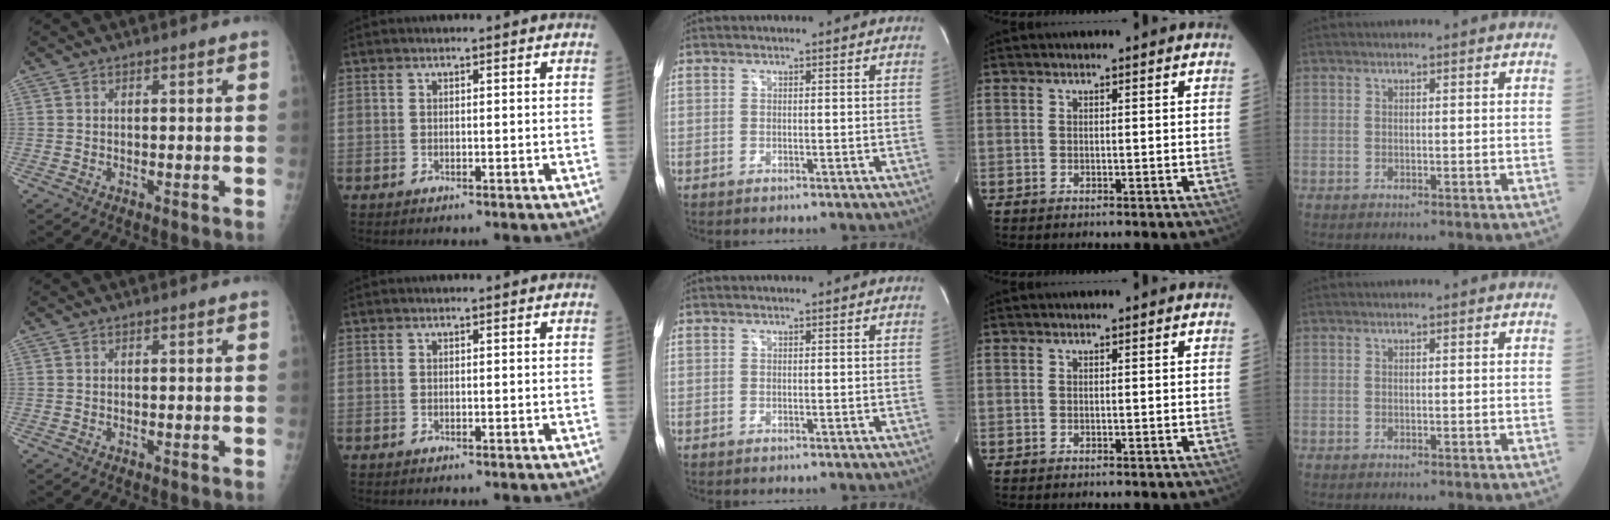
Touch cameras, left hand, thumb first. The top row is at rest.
{}